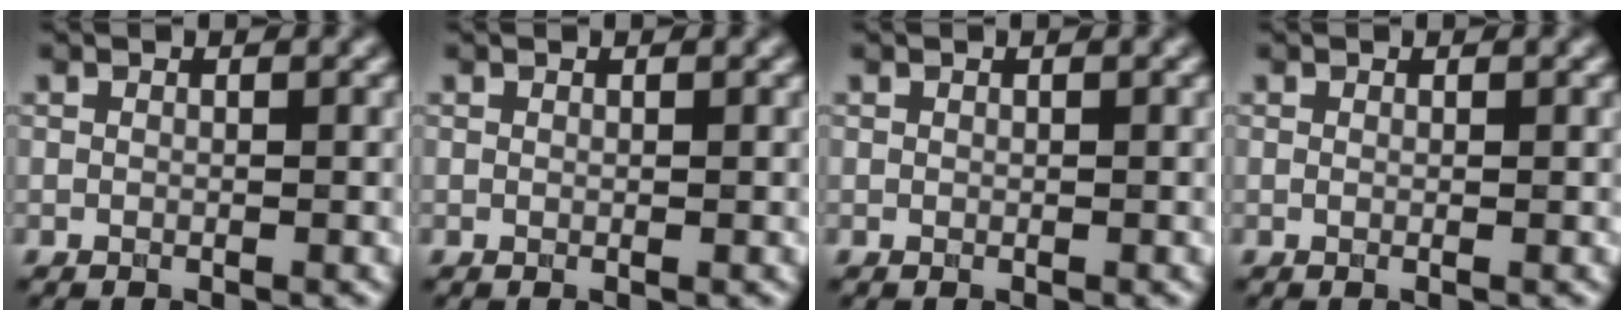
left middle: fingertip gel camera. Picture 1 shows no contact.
{"total": 0.0}
{"total": 0.0}
{"total": 0.5, "force": [0.1, 0.1, 0.5], "torque": [-0.008, -0.003, -0.002]}